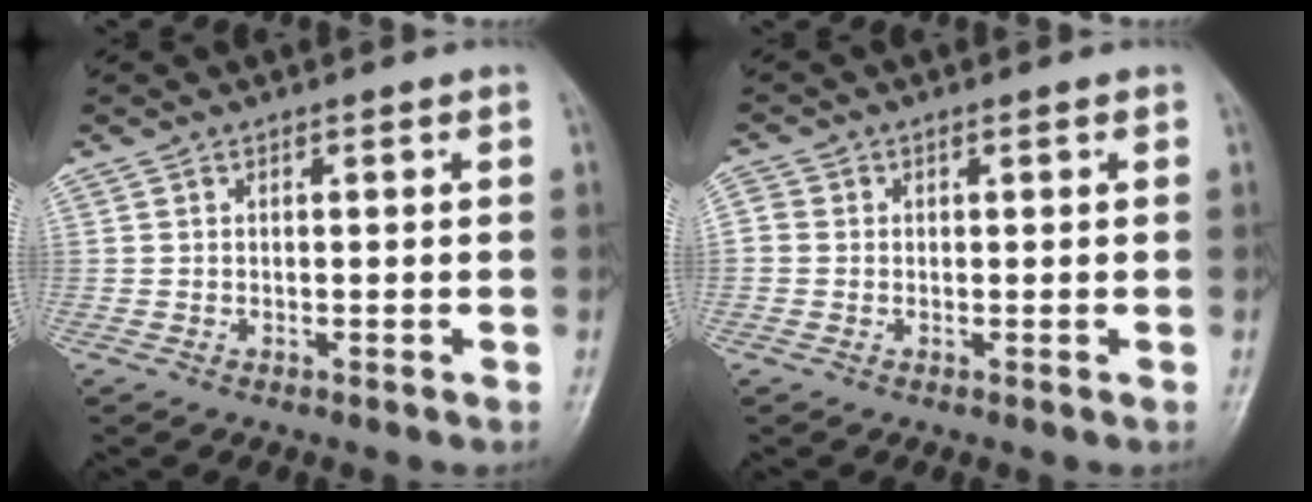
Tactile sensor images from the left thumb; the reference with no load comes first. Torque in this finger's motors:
{"motor_torque": [0.37, 0.43, -0.11, -0.07, 0.03]}